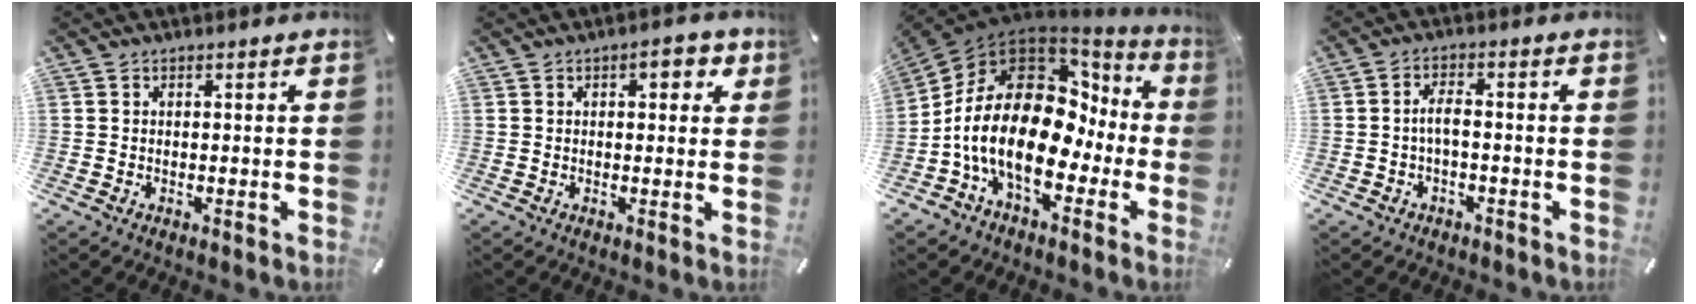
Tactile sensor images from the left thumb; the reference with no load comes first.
{"total": 4.7, "force": [1.7, 2.5, 3.6], "torque": [-0.043, -0.002, 0.020]}
{"total": 21.1, "force": [-2.4, 13.9, 15.8], "torque": [-0.318, -0.004, -0.040]}
{"total": 3.7, "force": [-0.9, 1.6, 3.2], "torque": [-0.064, 0.008, -0.020]}